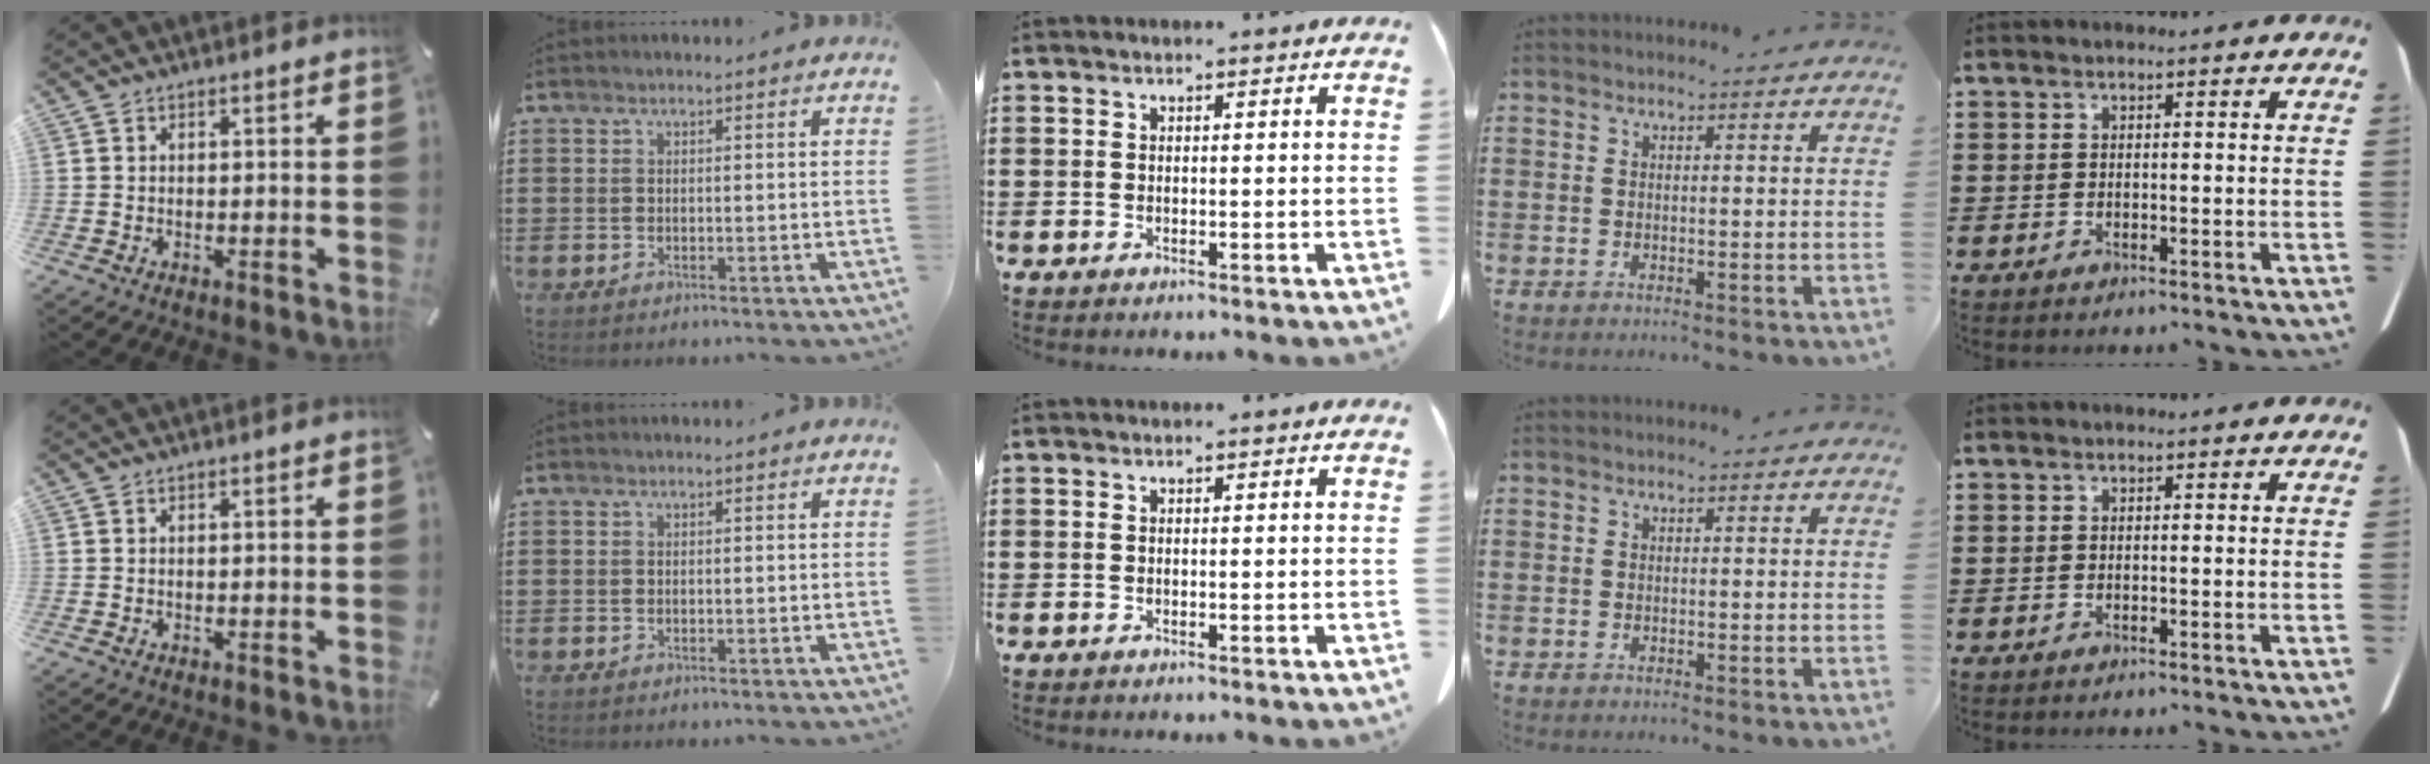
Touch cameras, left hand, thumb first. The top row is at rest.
{}